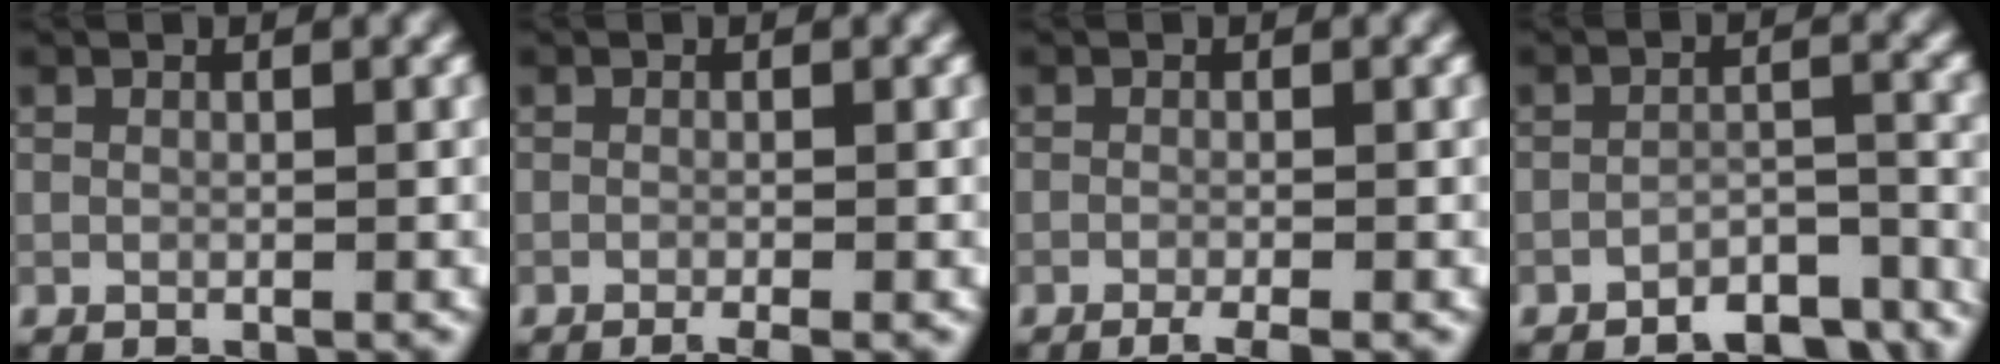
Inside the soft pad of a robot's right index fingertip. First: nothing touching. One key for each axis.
{"total": 1.5, "fx": -0.8, "fy": 0.3, "fz": 1.2, "tx": -0.013, "ty": -0.006, "tz": -0.017}
{"total": 2.0, "fx": -1.3, "fy": 0.3, "fz": 1.5, "tx": -0.019, "ty": -0.005, "tz": -0.027}
{"total": 4.6, "fx": -4.0, "fy": 1.5, "fz": 1.9, "tx": -0.024, "ty": 0.001, "tz": -0.059}